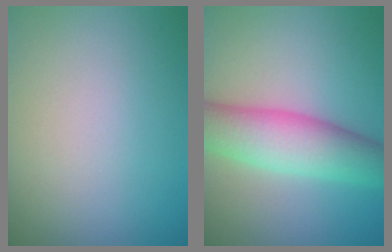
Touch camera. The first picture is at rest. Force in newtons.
{"total": 7.1, "press": 7.1, "slide": 0.2}